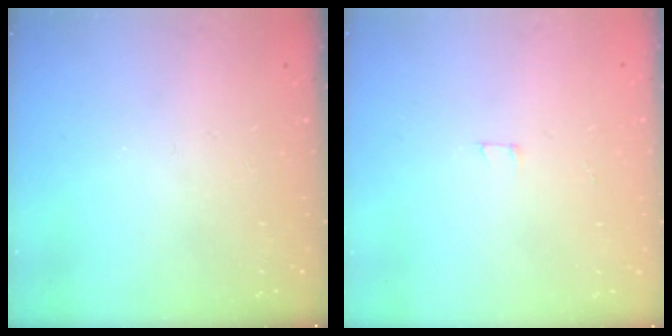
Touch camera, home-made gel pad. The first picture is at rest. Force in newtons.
{"total": 1.8, "press": 1.8, "slide": 0.1}